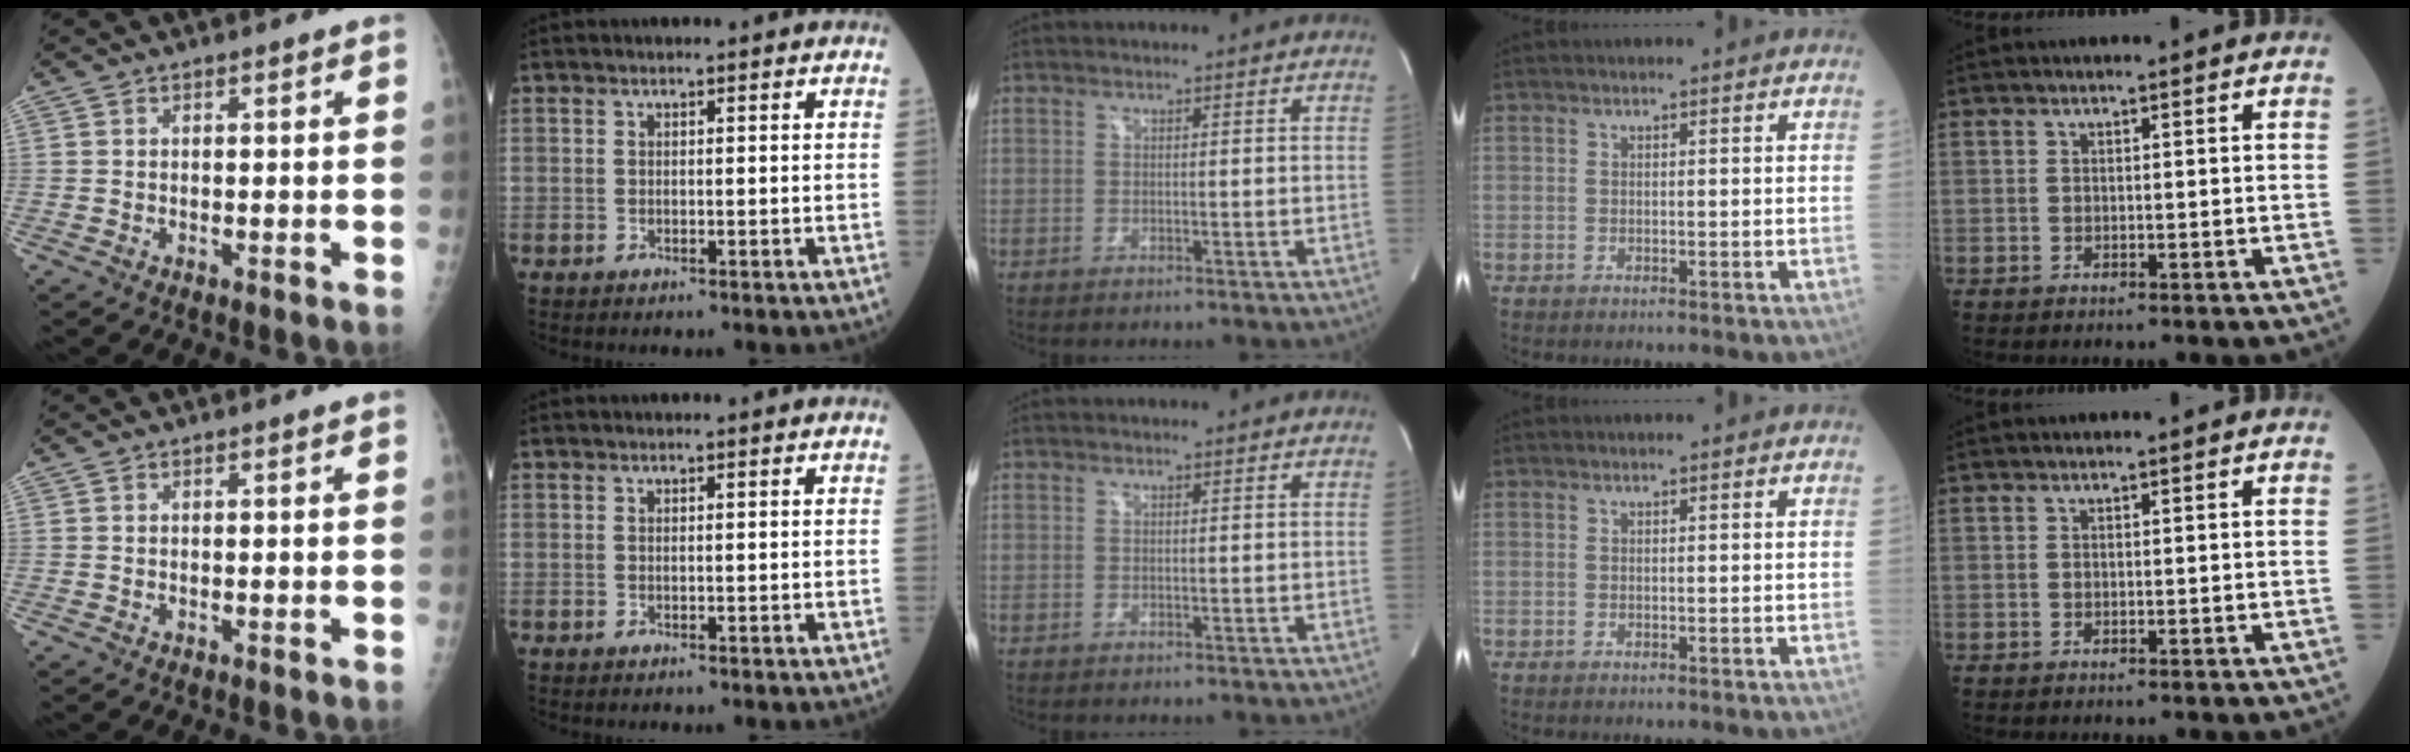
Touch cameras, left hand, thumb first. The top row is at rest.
{}